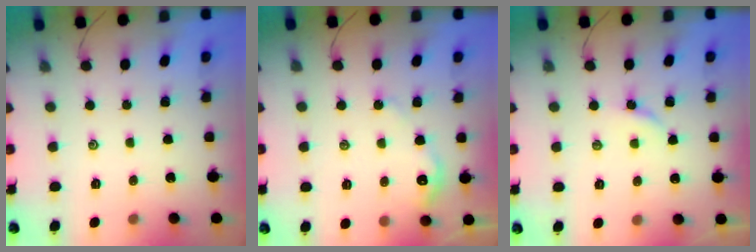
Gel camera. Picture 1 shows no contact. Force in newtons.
{"total": 4.9, "press": 4.8, "slide": 0.4}
{"total": 3.4, "press": 3.4, "slide": 0.4}